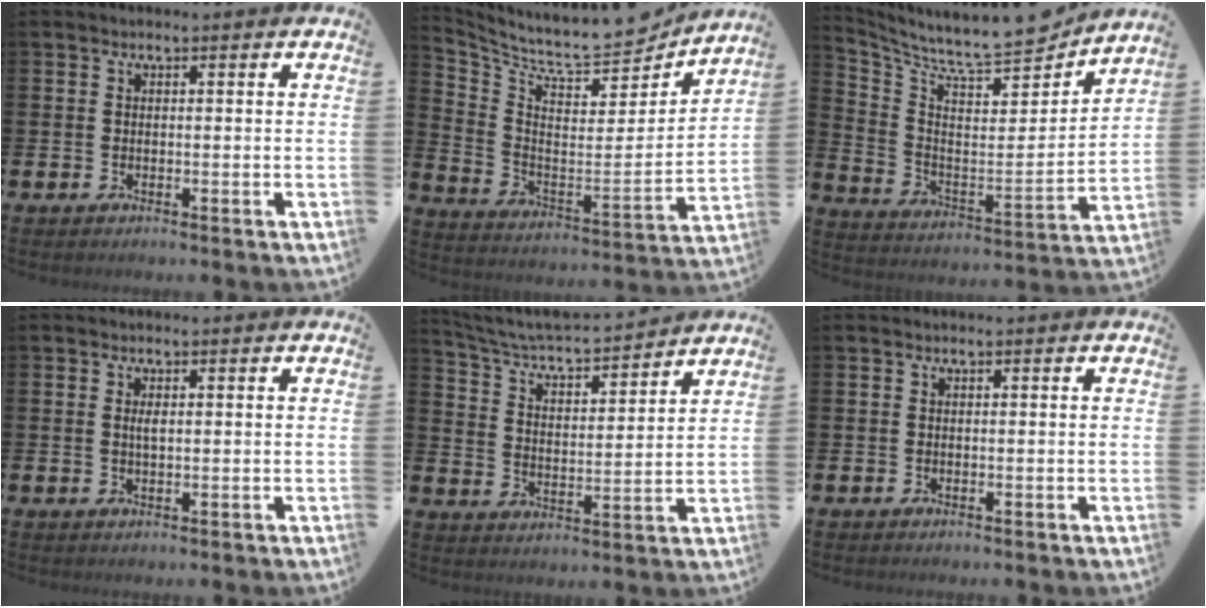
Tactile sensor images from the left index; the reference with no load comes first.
{"total": 9.1, "force": [8.4, 1.7, 3.1], "torque": [-0.091, -0.075, 0.134]}
{"total": 9.4, "force": [8.5, 1.5, 3.7], "torque": [-0.099, -0.080, 0.138]}
{"total": 1.1, "force": [0.4, 0.3, 1.0], "torque": [-0.021, 0.002, 0.006]}
{"total": 5.8, "force": [5.5, 0.9, 1.6], "torque": [-0.065, -0.047, 0.090]}
{"total": 0.0}